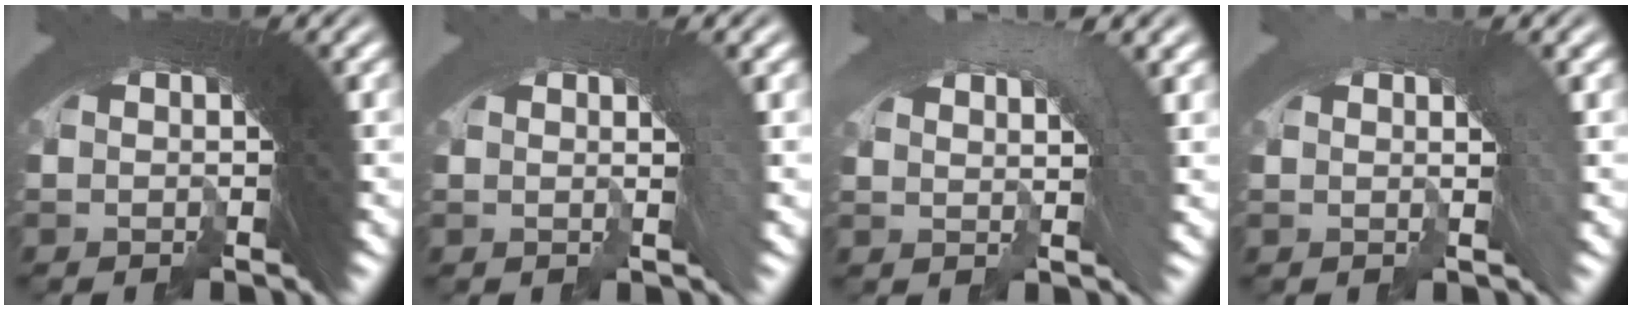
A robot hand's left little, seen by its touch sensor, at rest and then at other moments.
{"total": 1.7, "force": [-1.5, -0.5, -0.6], "torque": [0.010, -0.008, -0.019]}
{"total": 1.8, "force": [-0.7, 1.3, 1.0], "torque": [-0.011, 0.001, -0.011]}
{"total": 3.4, "force": [-2.7, -1.0, -1.7], "torque": [0.025, -0.013, -0.035]}